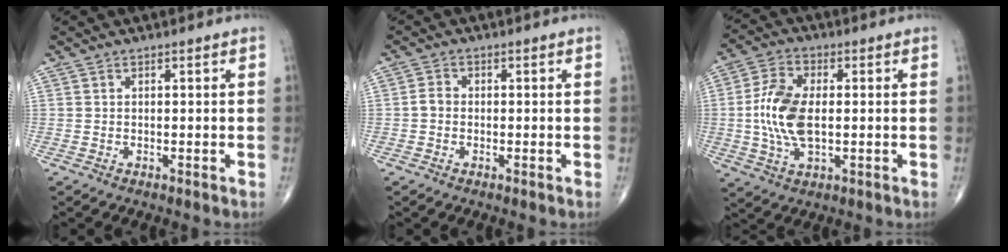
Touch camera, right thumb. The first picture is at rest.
{"total": 2.0, "force": [-0.4, 1.6, 1.1], "torque": [-0.016, 0.006, -0.012]}
{"total": 11.4, "force": [-0.2, 6.1, 9.6], "torque": [-0.203, 0.006, -0.002]}